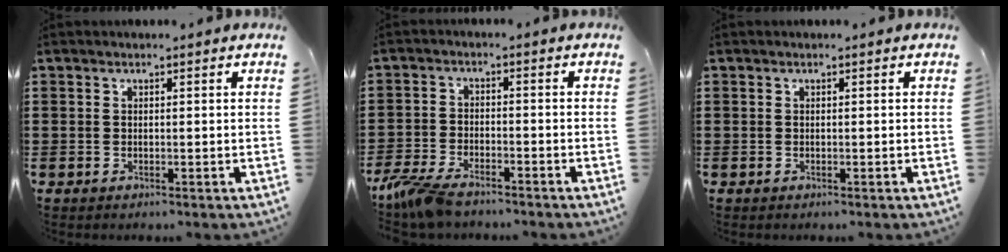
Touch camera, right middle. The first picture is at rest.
{"total": 5.3, "force": [-4.5, 1.3, 2.6], "torque": [-0.078, -0.009, -0.092]}
{"total": 0.0}